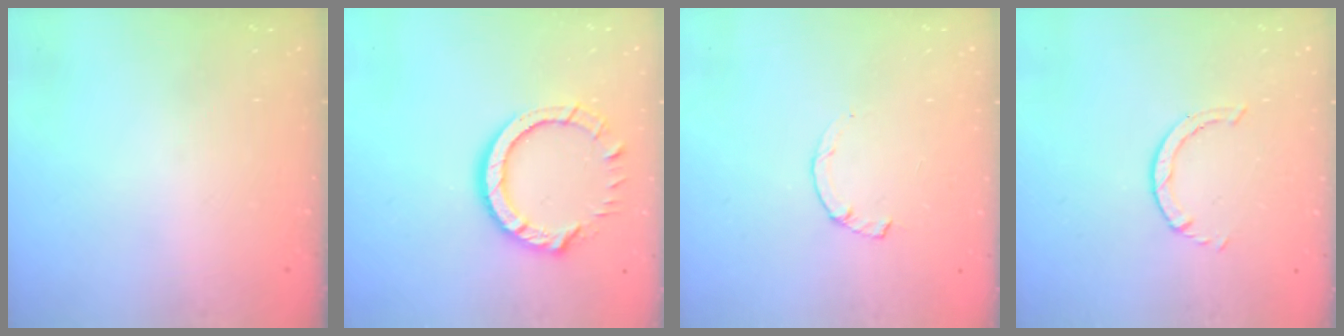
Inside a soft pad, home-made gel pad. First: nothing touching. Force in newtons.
{"total": 10.8, "press": 10.8, "slide": 1.2}
{"total": 1.0, "press": 0.9, "slide": 0.2}
{"total": 0.8, "press": 0.7, "slide": 0.1}